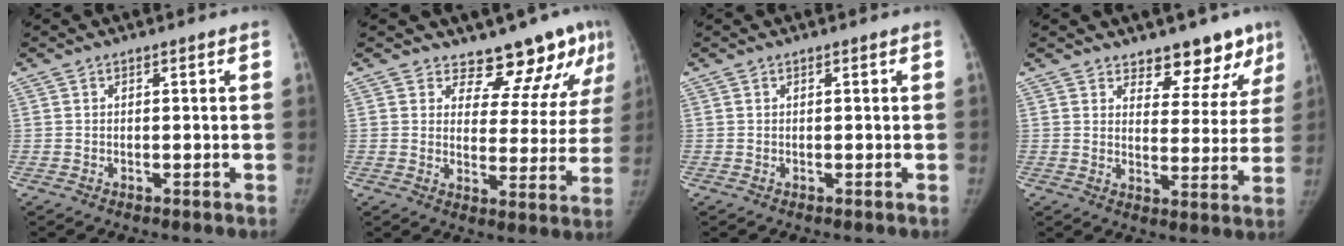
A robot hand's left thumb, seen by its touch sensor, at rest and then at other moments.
{"total": 12.2, "force": [10.4, 5.3, 3.8], "torque": [0.000, -0.079, 0.122]}
{"total": 0.0}
{"total": 9.9, "force": [7.9, 4.9, 3.6], "torque": [0.006, -0.052, 0.096]}